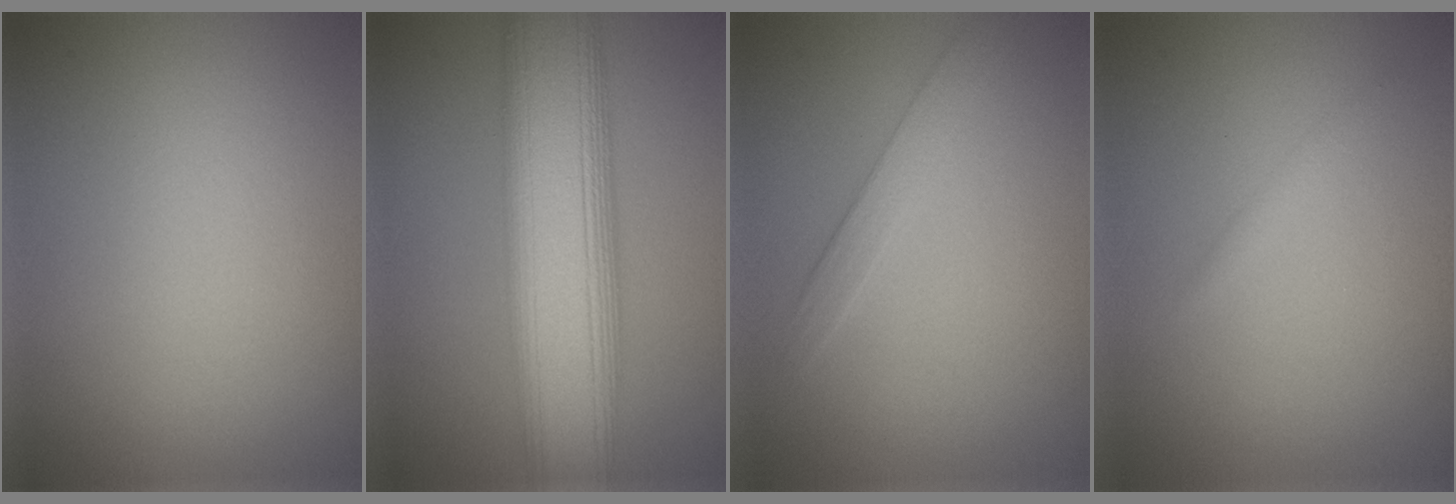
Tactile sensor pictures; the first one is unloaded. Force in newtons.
{"total": 12.9, "press": 12.9, "slide": 0.4}
{"total": 1.8, "press": 1.8, "slide": 0.0}
{"total": 0.6, "press": 0.6, "slide": 0.0}